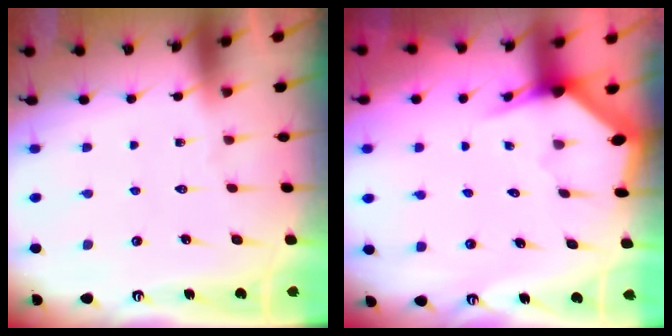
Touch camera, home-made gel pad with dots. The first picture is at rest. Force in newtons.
{"total": 3.2, "press": 3.2, "slide": 0.3}